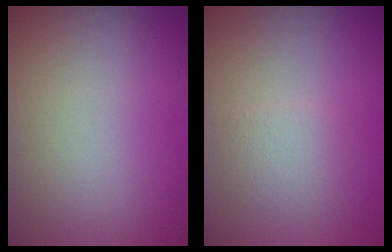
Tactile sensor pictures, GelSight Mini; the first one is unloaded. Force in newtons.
{"total": 2.9, "press": 2.9, "slide": 0.2}